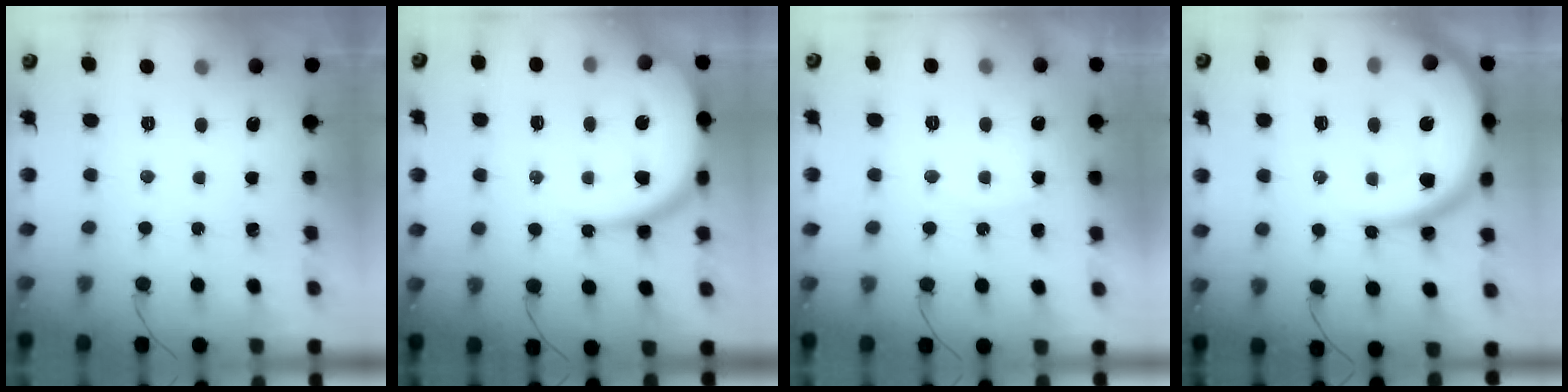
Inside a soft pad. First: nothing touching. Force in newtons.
{"total": 13.6, "press": 13.5, "slide": 1.6}
{"total": 6.7, "press": 6.7, "slide": 0.6}
{"total": 20.2, "press": 20.1, "slide": 1.8}